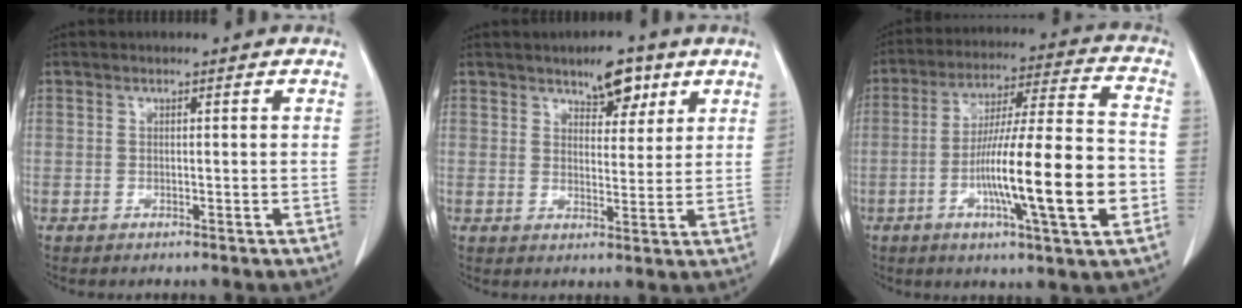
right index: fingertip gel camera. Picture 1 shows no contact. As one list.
[{"total": 5.6, "force": [3.7, 2.5, 3.4], "torque": [-0.047, 0.004, 0.056]}, {"total": 18.4, "force": [-4.7, 0.9, 17.8], "torque": [-0.290, -0.001, -0.074]}]